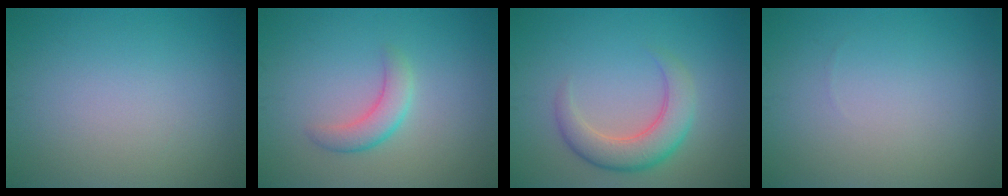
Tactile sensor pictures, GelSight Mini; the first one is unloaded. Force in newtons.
{"total": 2.6, "press": 2.6, "slide": 0.1}
{"total": 4.4, "press": 4.4, "slide": 0.4}
{"total": 0.0}